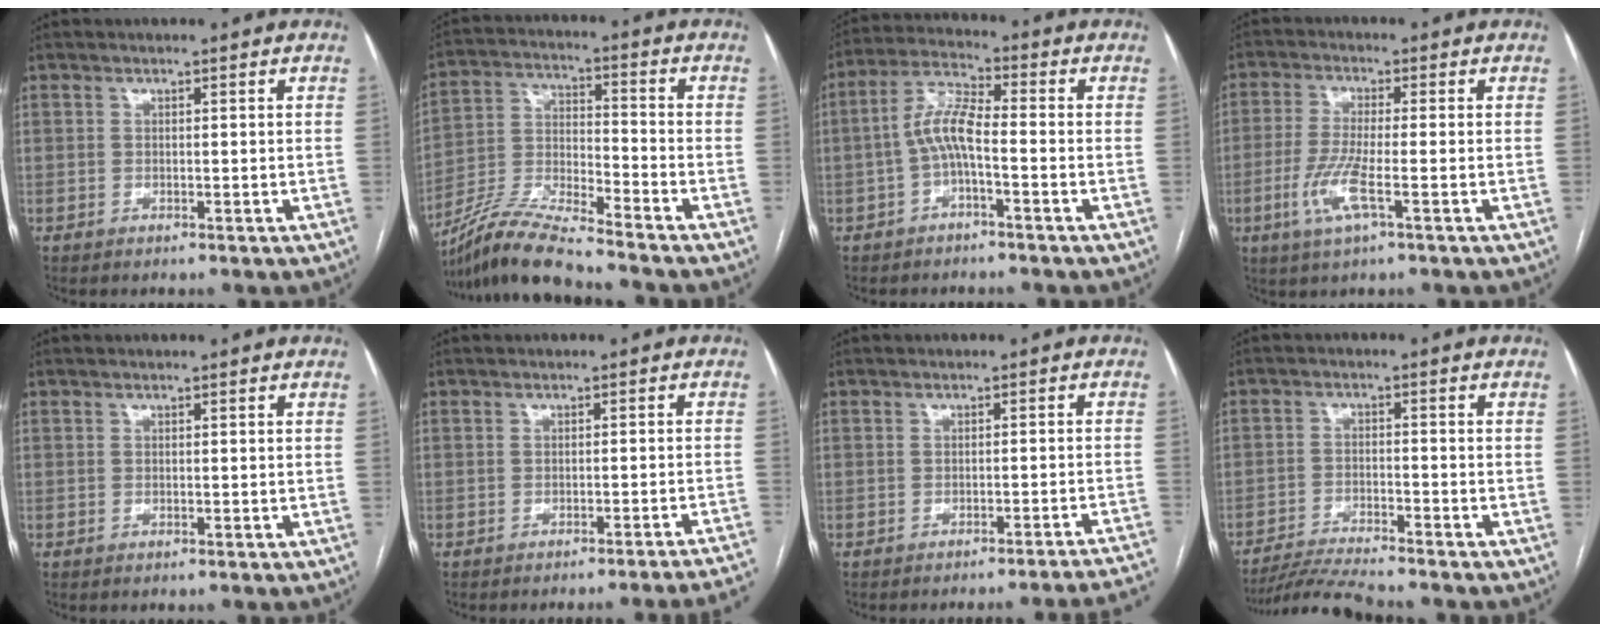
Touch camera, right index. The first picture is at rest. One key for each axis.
{"total": 11.4, "fx": -10.3, "fy": -0.4, "fz": 4.8, "tx": -0.100, "ty": -0.007, "tz": -0.195}
{"total": 6.5, "fx": -1.5, "fy": 1.5, "fz": 6.2, "tx": -0.128, "ty": 0.020, "tz": -0.033}
{"total": 6.6, "fx": -2.3, "fy": 0.4, "fz": 6.2, "tx": -0.131, "ty": -0.012, "tz": -0.047}
{"total": 0.0}
{"total": 12.6, "fx": -12.0, "fy": -2.6, "fz": 2.9, "tx": 0.006, "ty": -0.018, "tz": -0.132}
{"total": 13.9, "fx": -13.4, "fy": -2.5, "fz": 2.7, "tx": 0.015, "ty": -0.014, "tz": -0.147}
{"total": 6.2, "fx": -5.8, "fy": -0.4, "fz": 2.2, "tx": -0.038, "ty": -0.020, "tz": -0.102}